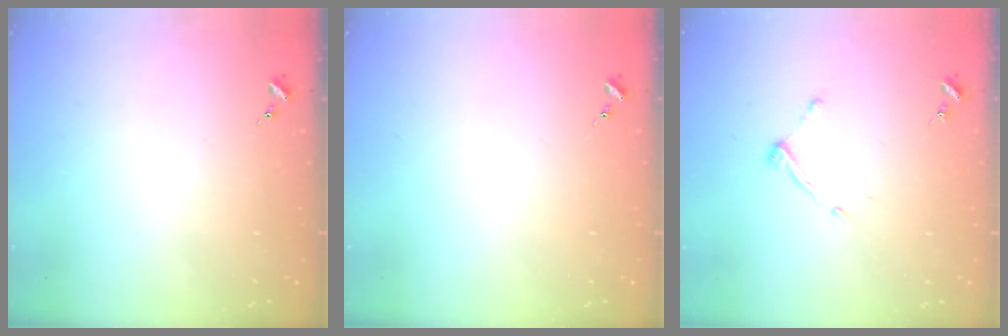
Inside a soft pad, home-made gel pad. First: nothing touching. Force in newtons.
{"total": 0.0}
{"total": 5.5, "press": 5.5, "slide": 0.7}